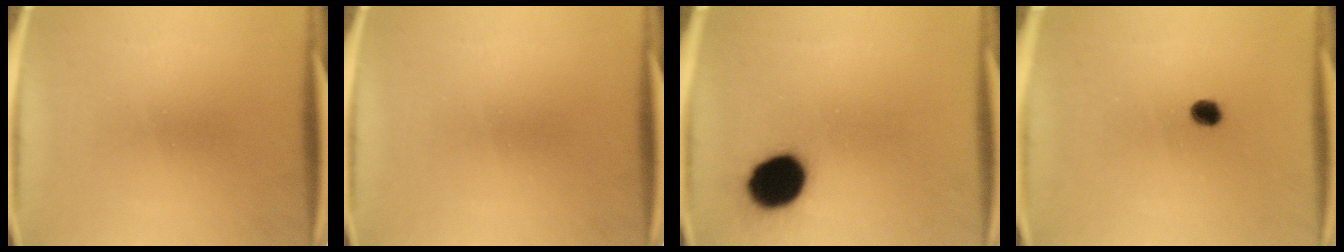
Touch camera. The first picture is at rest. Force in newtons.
{"total": 0.0}
{"total": 13.6}
{"total": 2.7}